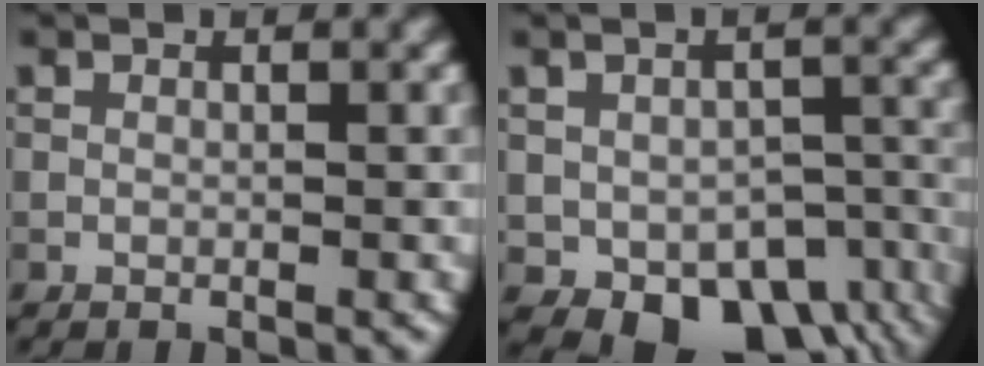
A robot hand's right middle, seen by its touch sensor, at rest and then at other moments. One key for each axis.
{"total": 8.4, "fx": -4.0, "fy": 5.4, "fz": 5.0, "tx": -0.068, "ty": -0.030, "tz": -0.042}